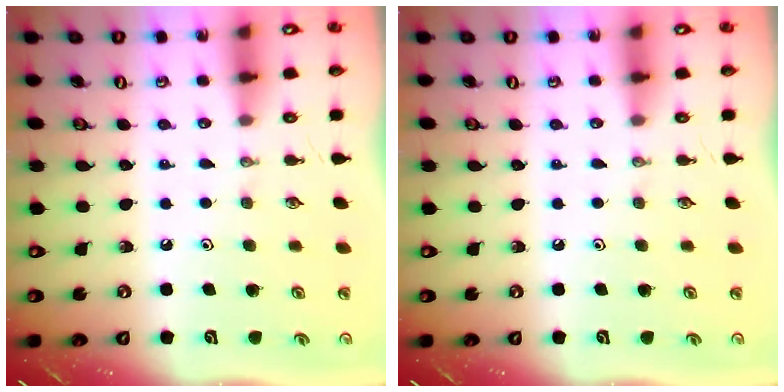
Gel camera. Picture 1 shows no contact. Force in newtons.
{"total": 0.0}